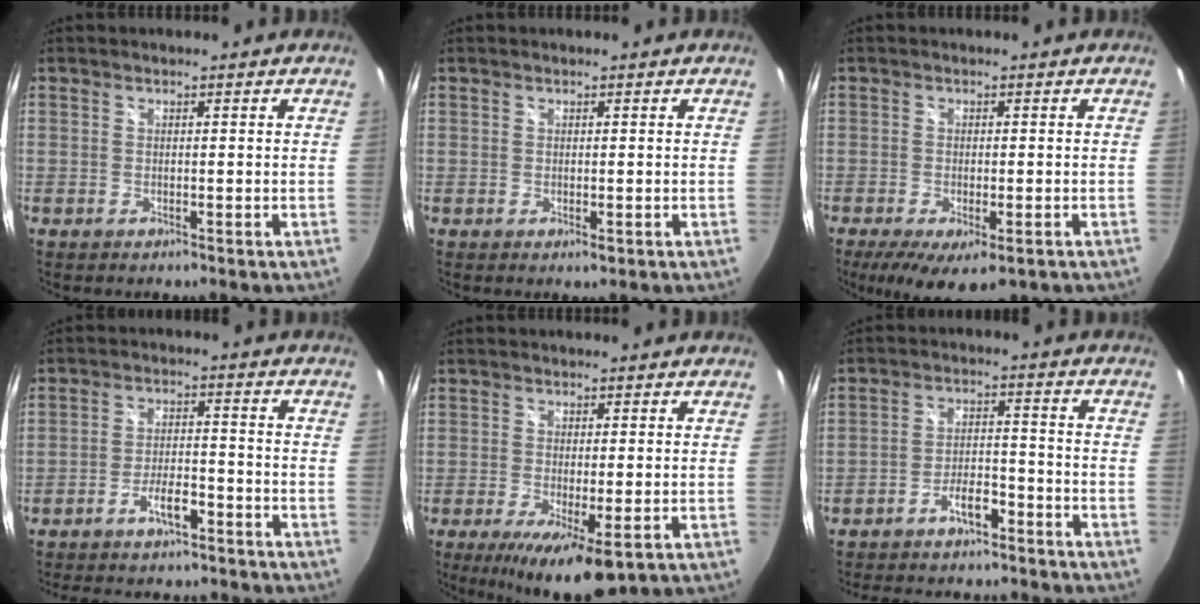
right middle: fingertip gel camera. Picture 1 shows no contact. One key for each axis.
{"total": 0.7, "fx": -0.1, "fy": 0.5, "fz": 0.4, "tx": -0.006, "ty": -0.004, "tz": -0.002}
{"total": 9.4, "fx": -5.4, "fy": 3.5, "fz": 6.9, "tx": -0.132, "ty": -0.038, "tz": -0.078}
{"total": 11.4, "fx": -9.7, "fy": 3.3, "fz": 5.0, "tx": -0.108, "ty": 0.008, "tz": -0.141}
{"total": 10.2, "fx": -5.0, "fy": 2.7, "fz": 8.6, "tx": -0.162, "ty": -0.036, "tz": -0.074}
{"total": 14.1, "fx": -12.0, "fy": 4.5, "fz": 5.7, "tx": -0.123, "ty": 0.021, "tz": -0.170}